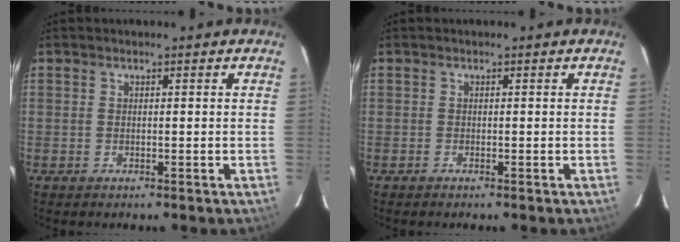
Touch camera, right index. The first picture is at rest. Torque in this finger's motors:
{"motor_torque": [0.01, 0.03, -0.03, 0.00]}